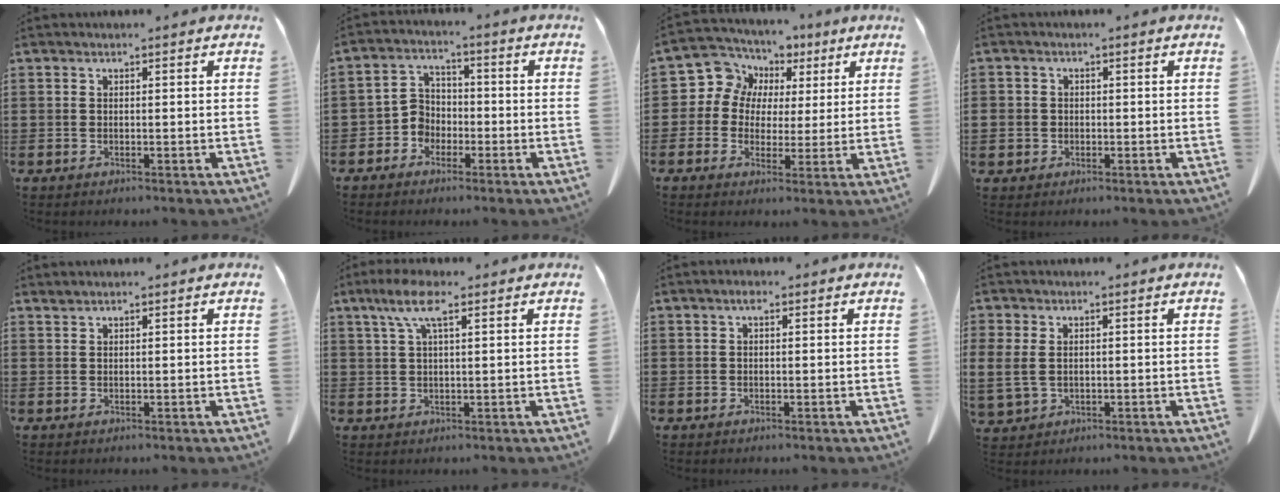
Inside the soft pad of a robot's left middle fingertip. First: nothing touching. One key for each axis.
{"total": 4.2, "fx": -2.4, "fy": 3.3, "fz": 1.0, "tx": -0.037, "ty": 0.008, "tz": -0.052}
{"total": 7.8, "fx": 3.1, "fy": 7.0, "fz": 1.2, "tx": -0.071, "ty": -0.017, "tz": 0.056}
{"total": 1.7, "fx": -0.3, "fy": 1.6, "fz": 0.3, "tx": -0.012, "ty": 0.007, "tz": -0.009}
{"total": 0.6, "fx": 0.6, "fy": 0.0, "fz": 0.1, "tx": -0.004, "ty": -0.002, "tz": 0.012}
{"total": 6.0, "fx": 3.0, "fy": 1.6, "fz": 5.0, "tx": -0.104, "ty": 0.009, "tz": 0.052}
{"total": 1.1, "fx": 0.3, "fy": 0.6, "fz": 0.9, "tx": -0.020, "ty": 0.007, "tz": 0.004}
{"total": 3.8, "fx": 0.3, "fy": 2.7, "fz": 2.6, "tx": -0.085, "ty": -0.004, "tz": -0.002}